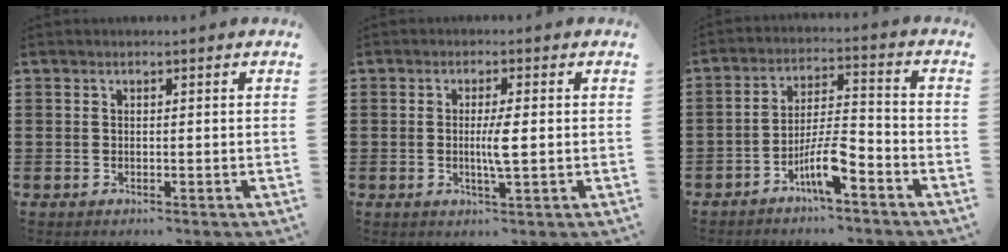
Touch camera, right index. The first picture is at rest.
{"total": 3.8, "force": [-0.2, 0.2, 3.8], "torque": [-0.068, -0.005, -0.006]}
{"total": 7.2, "force": [-4.4, 1.6, 5.5], "torque": [-0.109, 0.003, -0.082]}